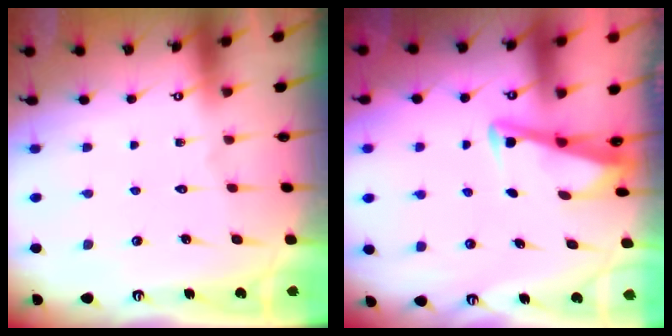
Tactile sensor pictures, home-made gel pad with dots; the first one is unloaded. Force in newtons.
{"total": 3.5, "press": 3.4, "slide": 0.3}